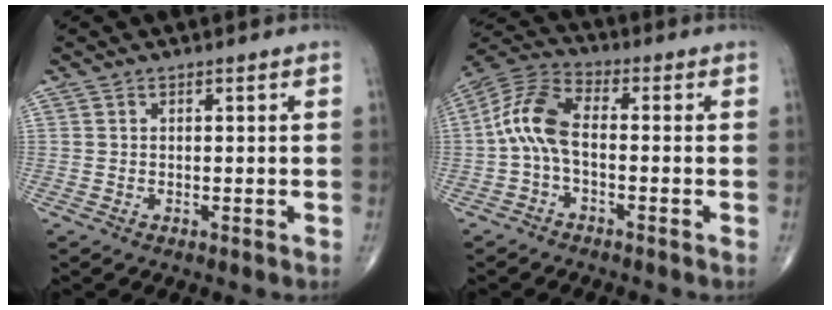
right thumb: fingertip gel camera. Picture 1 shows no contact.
{"total": 9.1, "force": [-1.1, 4.5, 7.9], "torque": [-0.166, 0.031, -0.034]}